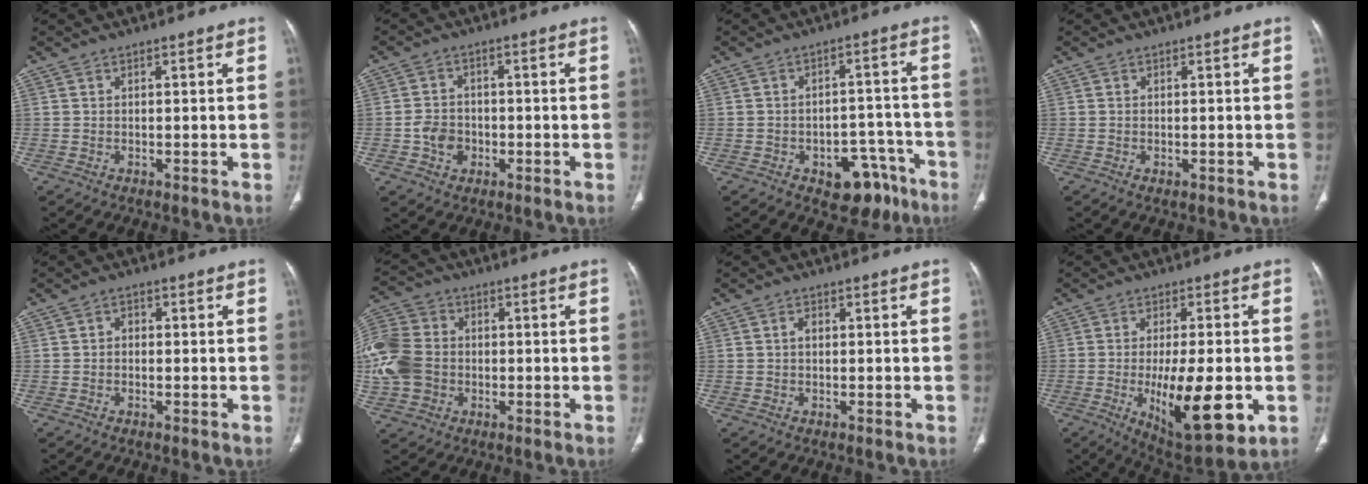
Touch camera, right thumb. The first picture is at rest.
{"total": 4.8, "force": [-1.3, 3.8, 2.5], "torque": [-0.029, 0.011, -0.025]}
{"total": 10.5, "force": [-6.2, 6.3, 5.5], "torque": [-0.034, 0.052, -0.075]}
{"total": 0.6, "force": [-0.2, 0.2, 0.5], "torque": [-0.012, 0.000, -0.001]}
{"total": 1.3, "force": [-0.2, 1.1, 0.8], "torque": [-0.003, 0.003, -0.009]}
{"total": 15.3, "force": [-1.5, 12.4, 8.8], "torque": [-0.208, 0.019, -0.029]}
{"total": 1.2, "force": [0.1, 0.8, 0.9], "torque": [-0.013, 0.002, -0.001]}
{"total": 16.6, "force": [-4.0, 5.5, 15.1], "torque": [-0.234, -0.018, -0.048]}